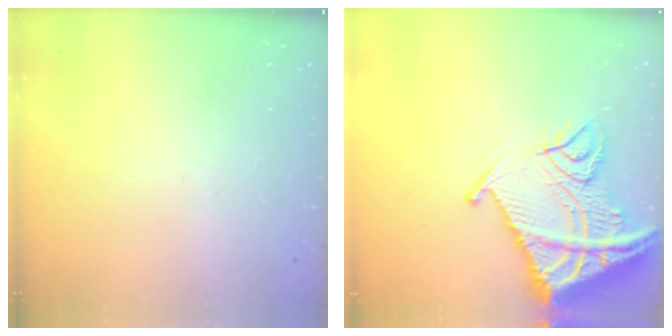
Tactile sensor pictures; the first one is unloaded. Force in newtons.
{"total": 19.6, "press": 19.5, "slide": 2.1}